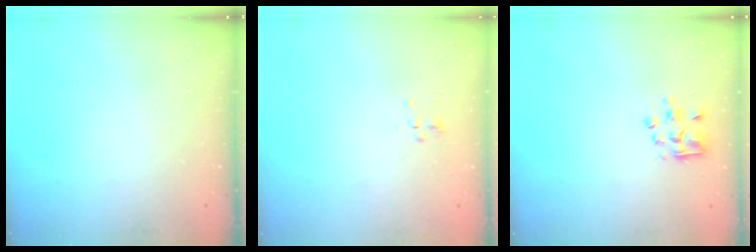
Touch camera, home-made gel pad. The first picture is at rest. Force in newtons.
{"total": 2.0, "press": 1.8, "slide": 0.8}
{"total": 3.2, "press": 3.2, "slide": 0.5}